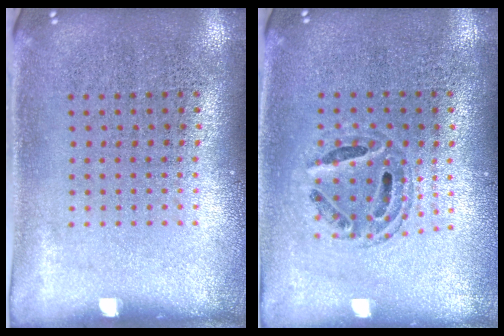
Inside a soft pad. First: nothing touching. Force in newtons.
{"total": 0.8, "press": 0.7, "slide": 0.2}